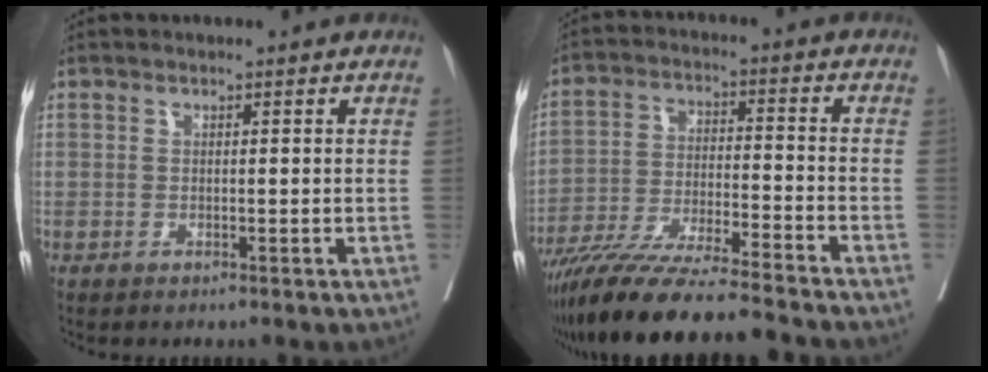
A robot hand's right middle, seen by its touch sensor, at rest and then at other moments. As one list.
[{"total": 16.0, "force": [-14.1, -0.7, 7.5], "torque": [-0.133, -0.029, -0.243]}]